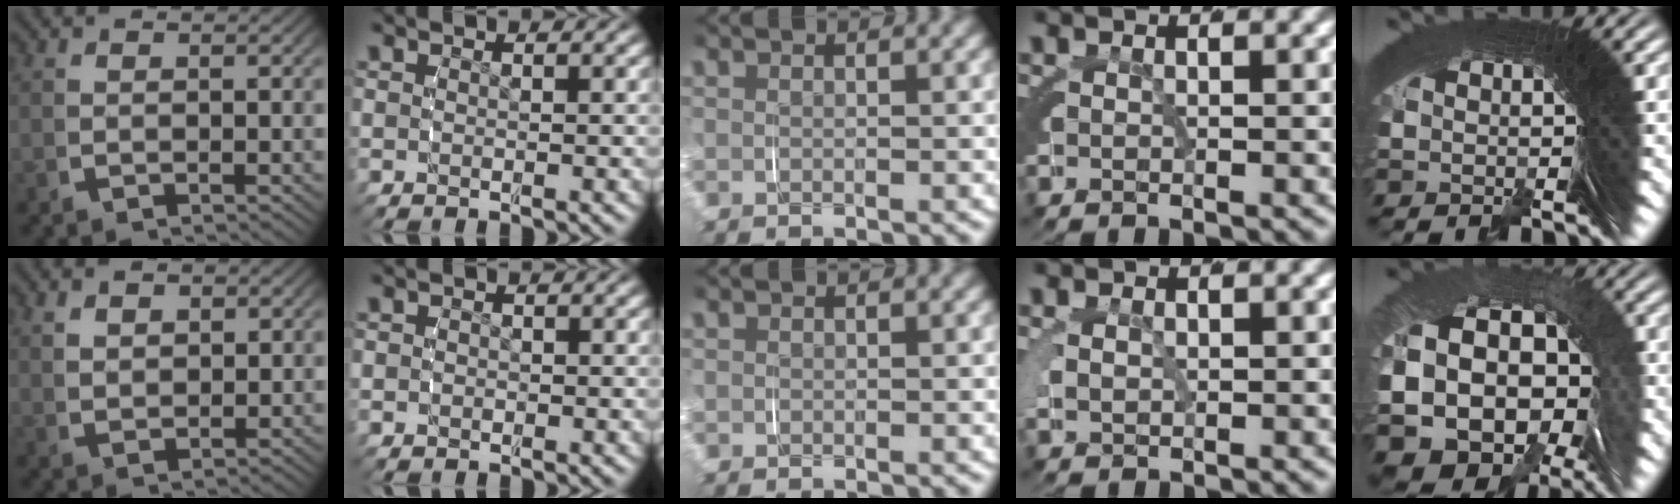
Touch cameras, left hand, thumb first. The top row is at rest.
{"thumb": {"total": 2.3, "force": [1.4, 1.3, 1.4], "torque": [-0.017, 0.000, 0.036]}, "index": {"total": 0.8, "force": [-0.3, 0.8, 0.0], "torque": [-0.005, -0.001, -0.007]}, "ring": {"total": 1.7, "force": [0.2, 1.4, 1.1], "torque": [-0.035, -0.007, 0.011]}, "little": {"total": 16.0, "force": [-2.9, 12.5, 9.6], "torque": [-0.233, -0.066, -0.034]}}